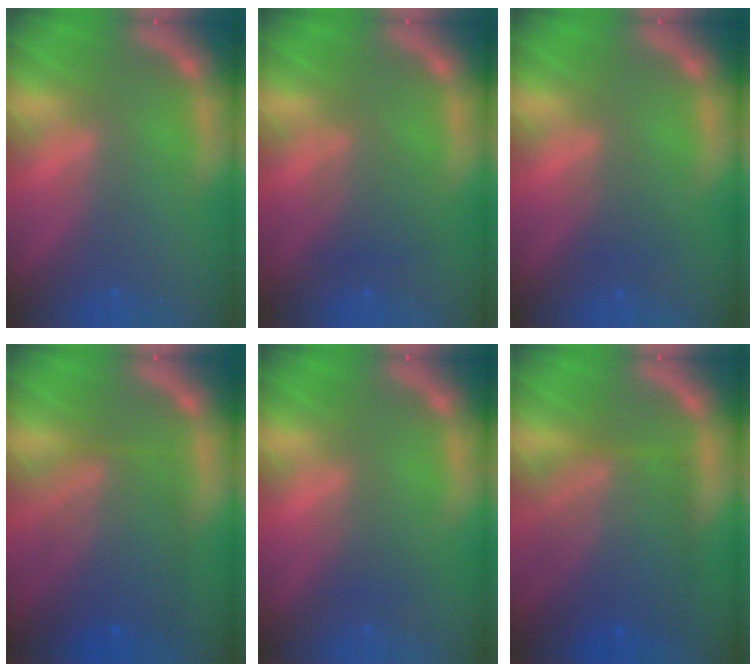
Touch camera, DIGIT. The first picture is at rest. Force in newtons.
{"total": 2.5}
{"total": 1.5}
{"total": 7.5}
{"total": 1.5}
{"total": 9.1}